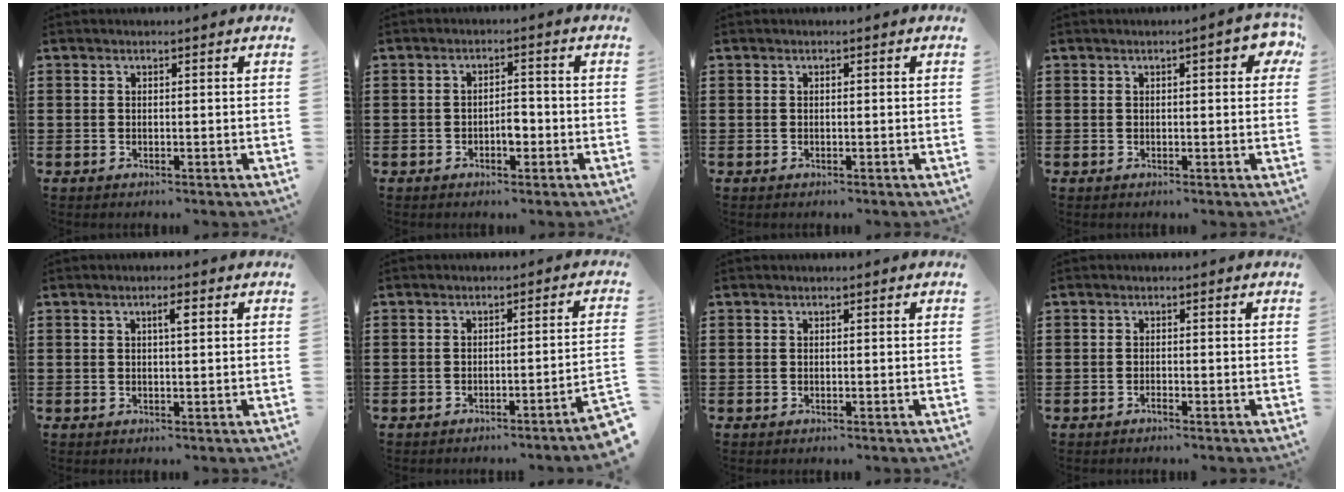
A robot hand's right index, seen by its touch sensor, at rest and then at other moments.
{"total": 2.9, "force": [-1.0, 1.3, 2.3], "torque": [-0.045, 0.005, -0.020]}
{"total": 0.0}
{"total": 3.4, "force": [0.9, 0.9, 3.2], "torque": [-0.047, 0.002, 0.009]}
{"total": 1.9, "force": [0.6, 0.4, 1.8], "torque": [-0.027, 0.002, 0.006]}
{"total": 2.2, "force": [-1.9, -0.5, 1.1], "torque": [-0.020, -0.003, -0.039]}
{"total": 0.0}
{"total": 0.7, "force": [-0.7, 0.1, 0.1], "torque": [-0.003, 0.001, -0.015]}